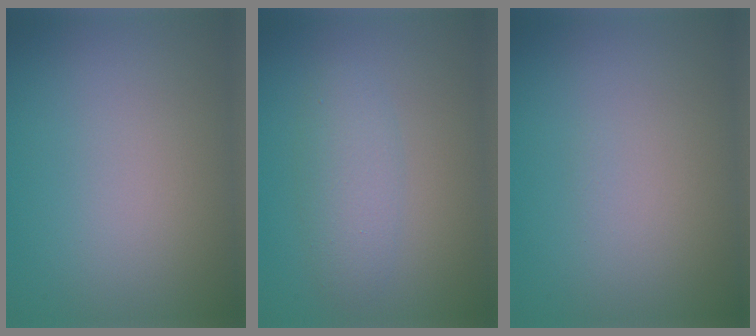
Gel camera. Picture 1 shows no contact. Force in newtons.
{"total": 2.9, "press": 2.9, "slide": 0.1}
{"total": 0.0}